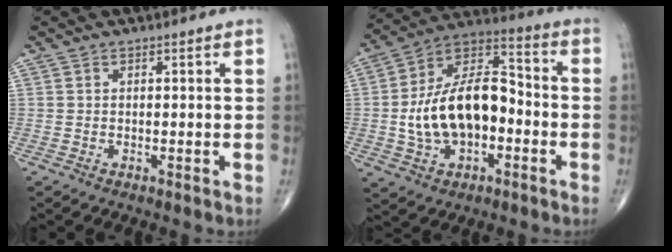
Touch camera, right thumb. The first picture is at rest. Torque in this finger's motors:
{"motor_torque": [2.46, 2.55, 1.66, -0.52, 0.21]}